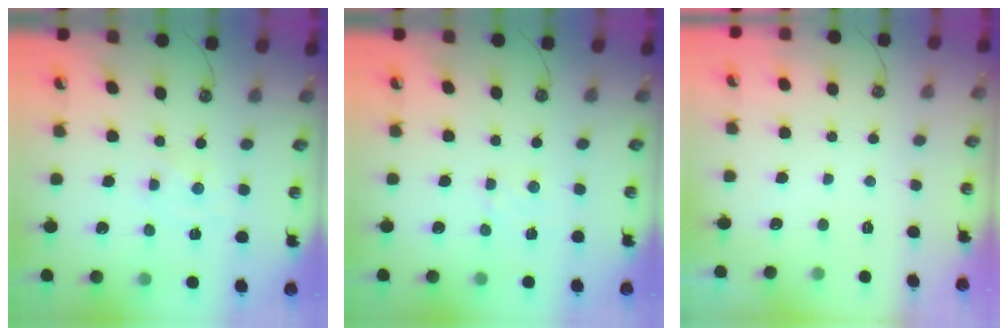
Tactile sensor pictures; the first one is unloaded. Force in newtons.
{"total": 1.5, "press": 1.4, "slide": 0.3}
{"total": 0.0}